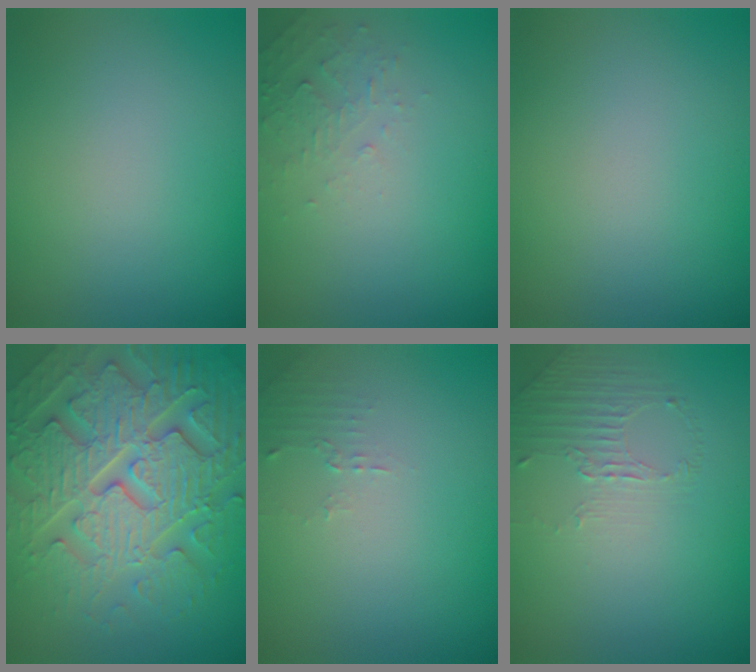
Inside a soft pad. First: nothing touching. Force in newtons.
{"total": 1.7, "press": 1.7, "slide": 0.2}
{"total": 0.0}
{"total": 7.9, "press": 7.7, "slide": 1.9}
{"total": 1.2, "press": 1.2, "slide": 0.4}
{"total": 1.4, "press": 0.6, "slide": 1.2}